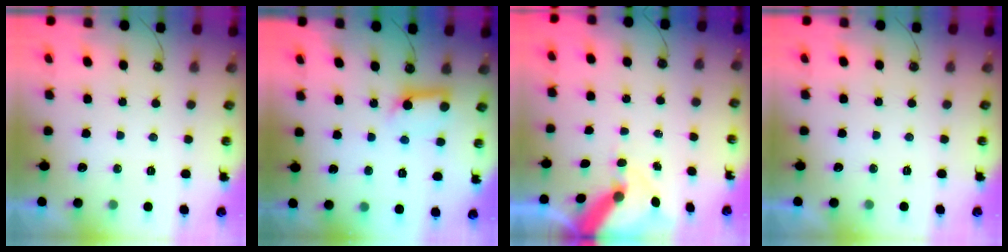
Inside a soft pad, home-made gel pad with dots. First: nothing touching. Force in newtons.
{"total": 9.8, "press": 9.8, "slide": 1.2}
{"total": 10.7, "press": 10.6, "slide": 1.4}
{"total": 0.0}